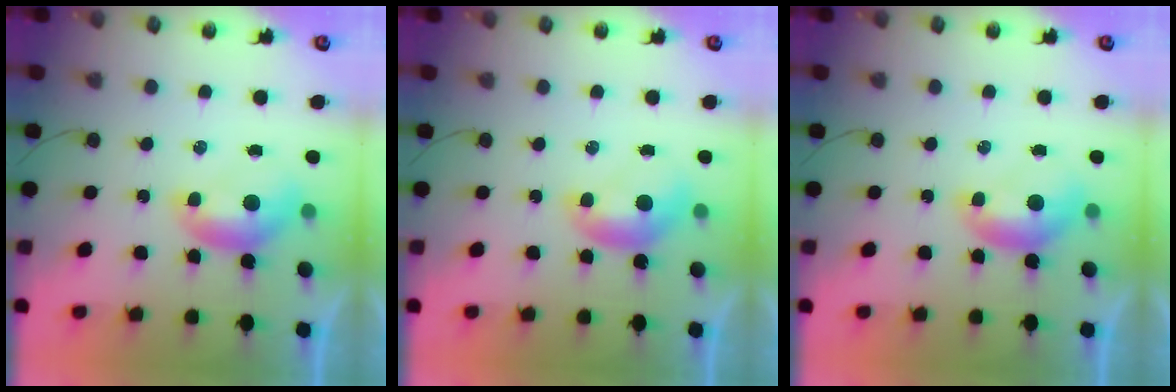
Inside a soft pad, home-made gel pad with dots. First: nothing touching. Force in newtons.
{"total": 0.0}
{"total": 0.0}